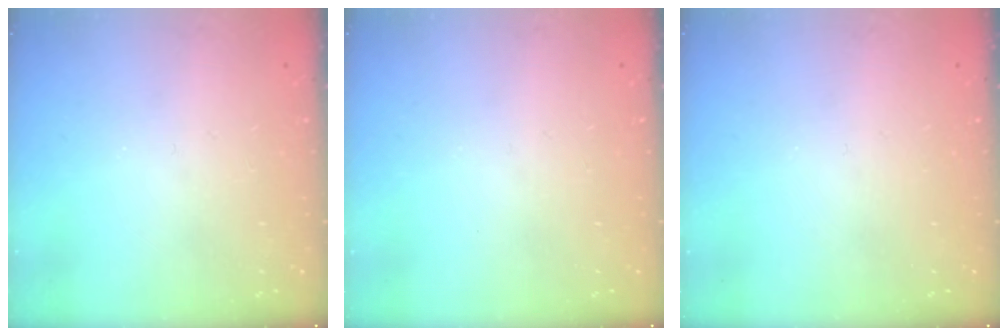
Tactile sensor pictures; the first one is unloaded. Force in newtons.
{"total": 0.0}
{"total": 0.0}